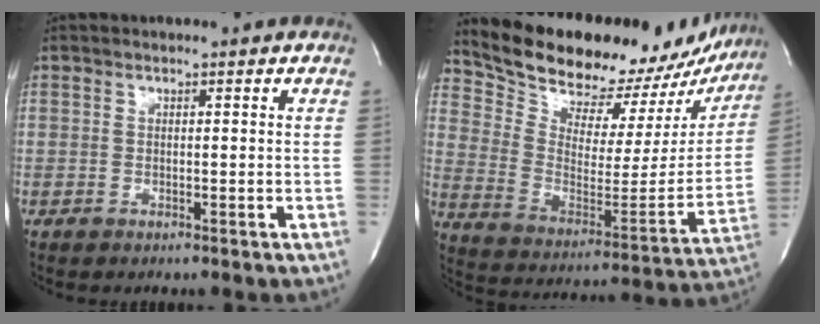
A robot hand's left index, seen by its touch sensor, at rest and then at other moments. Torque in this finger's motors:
{"motor_torque": [1.07, -1.06, 0.31, 0.08]}